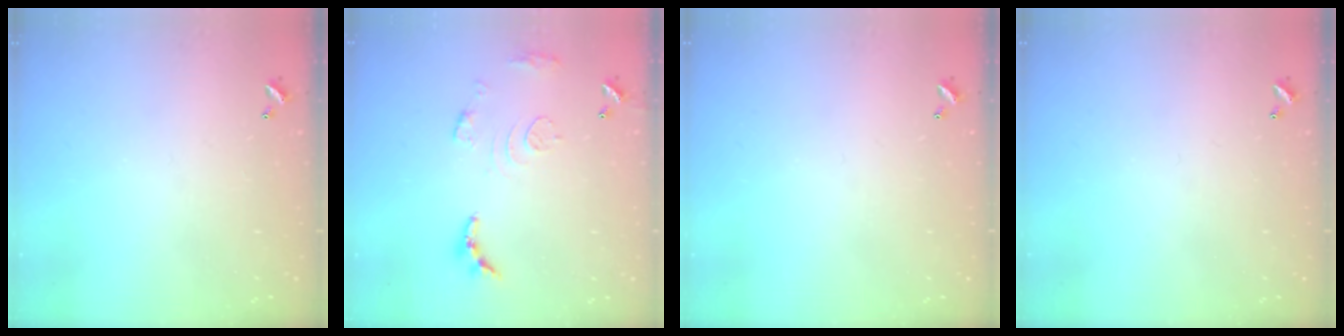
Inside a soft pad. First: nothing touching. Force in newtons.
{"total": 11.0, "press": 10.9, "slide": 0.9}
{"total": 0.0}
{"total": 0.0}